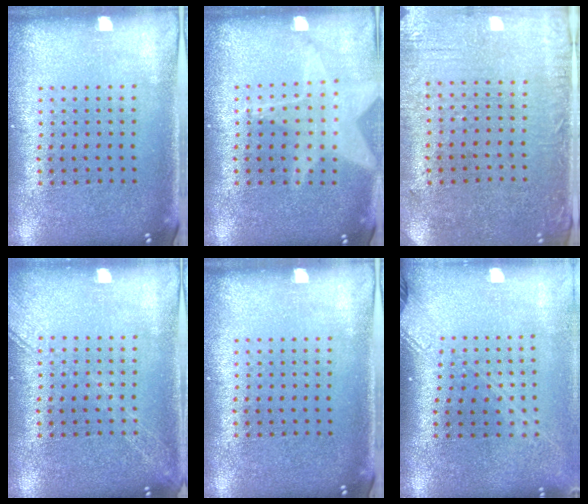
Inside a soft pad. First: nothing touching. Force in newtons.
{"total": 1.3, "press": 1.3, "slide": 0.1}
{"total": 0.6, "press": 0.3, "slide": 0.5}
{"total": 2.4, "press": 2.3, "slide": 0.4}
{"total": 0.0}
{"total": 2.1, "press": 1.6, "slide": 1.4}